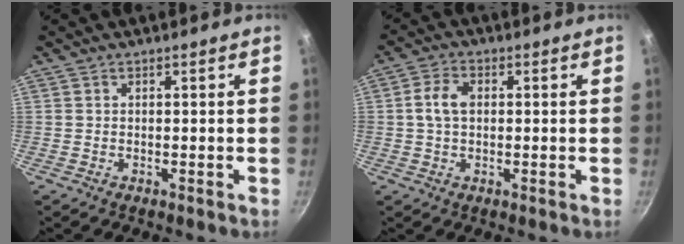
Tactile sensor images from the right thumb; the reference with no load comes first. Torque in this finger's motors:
{"motor_torque": [1.35, 1.35, 0.28, -0.04, 0.30]}